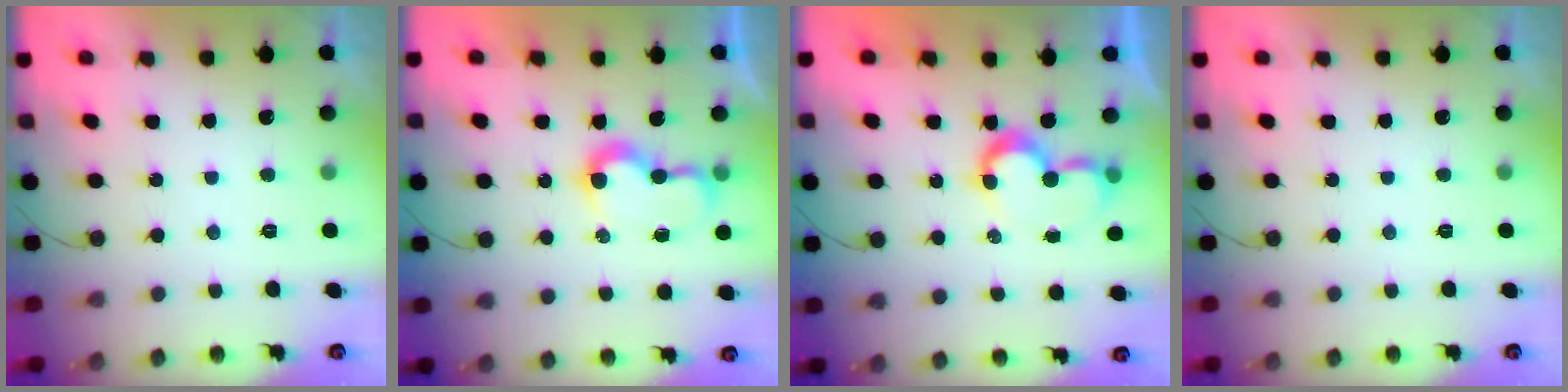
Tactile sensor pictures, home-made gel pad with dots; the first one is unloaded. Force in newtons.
{"total": 6.4, "press": 6.4, "slide": 0.6}
{"total": 8.2, "press": 8.2, "slide": 0.1}
{"total": 0.0}